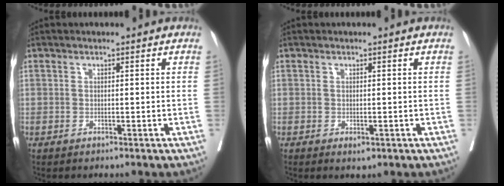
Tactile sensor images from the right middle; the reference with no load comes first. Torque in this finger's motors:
{"motor_torque": [0.12, -0.13, 0.00, 0.03]}